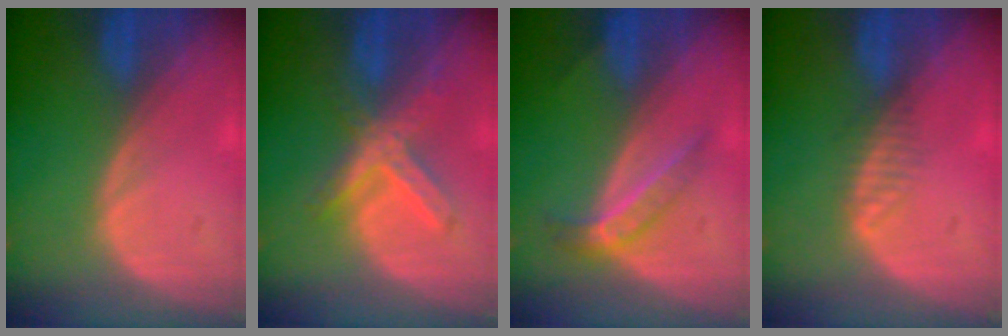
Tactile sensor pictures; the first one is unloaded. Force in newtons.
{"total": 7.0, "press": 6.2, "slide": 3.3}
{"total": 4.3, "press": 4.0, "slide": 1.6}
{"total": 2.0, "press": 1.8, "slide": 0.8}